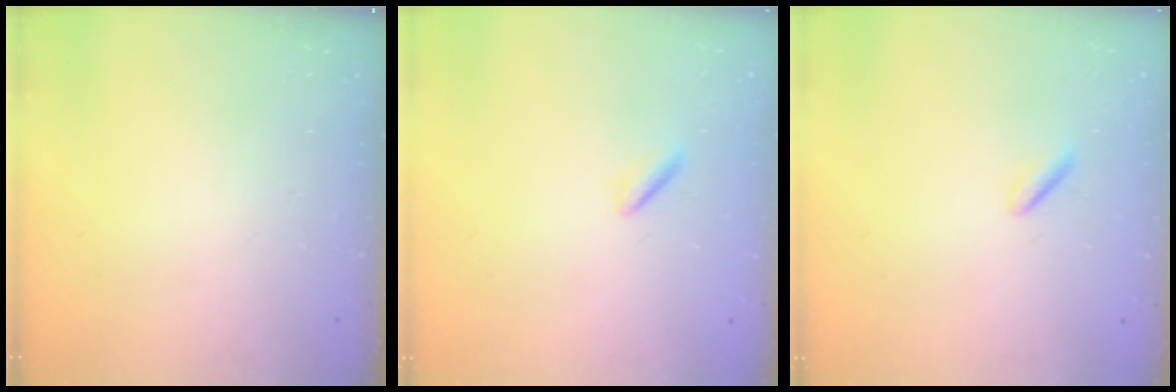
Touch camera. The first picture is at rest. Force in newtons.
{"total": 0.6, "press": 0.0, "slide": 0.6}
{"total": 0.6, "press": 0.0, "slide": 0.6}